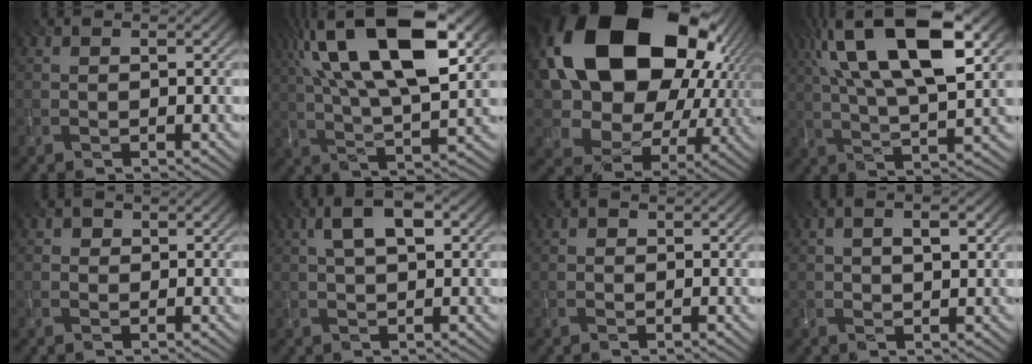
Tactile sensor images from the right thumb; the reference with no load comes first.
{"total": 18.7, "force": [7.3, 7.4, 15.6], "torque": [-0.308, 0.036, 0.111]}
{"total": 22.4, "force": [6.0, 16.8, 13.6], "torque": [-0.316, -0.011, 0.148]}
{"total": 17.0, "force": [6.6, 6.5, 14.3], "torque": [-0.286, 0.027, 0.102]}
{"total": 0.9, "force": [0.1, 0.9, 0.1], "torque": [0.004, -0.002, 0.000]}
{"total": 5.4, "force": [1.6, 2.3, 4.6], "torque": [-0.086, 0.008, 0.025]}
{"total": 0.6, "force": [-0.1, 0.6, 0.0], "torque": [0.004, -0.002, -0.003]}
{"total": 3.1, "force": [0.8, 1.5, 2.6], "torque": [-0.040, -0.002, 0.015]}